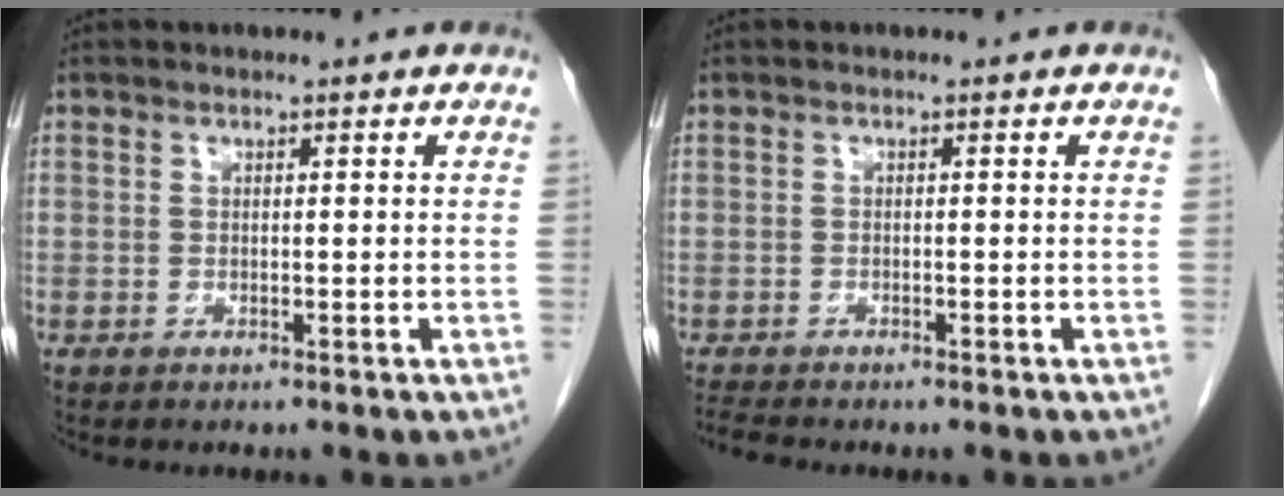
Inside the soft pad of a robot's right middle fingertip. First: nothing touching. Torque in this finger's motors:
{"motor_torque": [0.14, -0.06, -0.02, 0.00]}